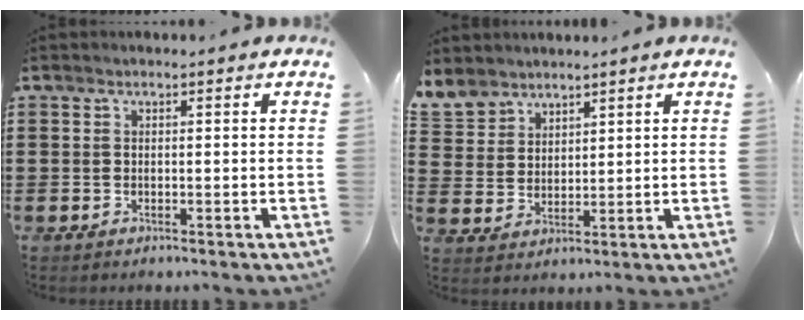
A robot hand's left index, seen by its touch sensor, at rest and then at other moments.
{"total": 4.9, "force": [4.1, 2.8, 0.3], "torque": [-0.030, -0.006, 0.078]}